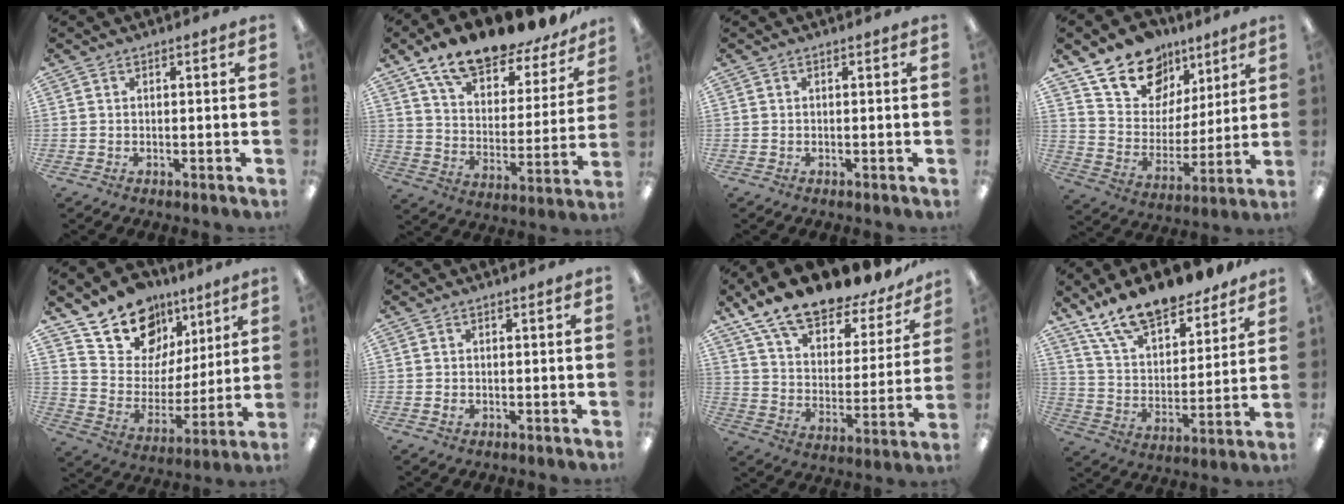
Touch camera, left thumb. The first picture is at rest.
{"total": 15.5, "force": [13.1, 4.8, 6.7], "torque": [-0.122, -0.096, 0.224]}
{"total": 0.0}
{"total": 17.6, "force": [11.8, 11.5, 6.1], "torque": [-0.119, -0.065, 0.222]}
{"total": 16.9, "force": [11.5, 11.3, 5.1], "torque": [-0.096, -0.074, 0.215]}
{"total": 0.8, "force": [-0.1, 0.6, 0.5], "torque": [-0.009, 0.002, -0.004]}
{"total": 16.8, "force": [14.2, 5.5, 7.2], "torque": [-0.130, -0.108, 0.246]}
{"total": 17.3, "force": [14.2, 6.3, 7.7], "torque": [-0.147, -0.087, 0.252]}